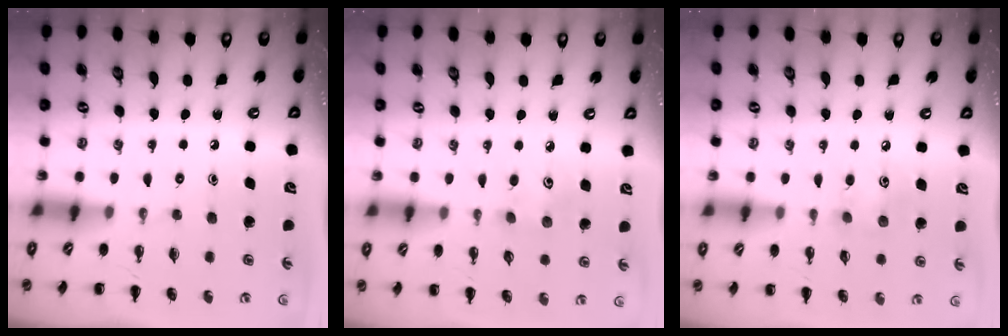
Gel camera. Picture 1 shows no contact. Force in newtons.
{"total": 2.7, "press": 2.6, "slide": 0.8}
{"total": 4.6, "press": 4.6, "slide": 0.9}